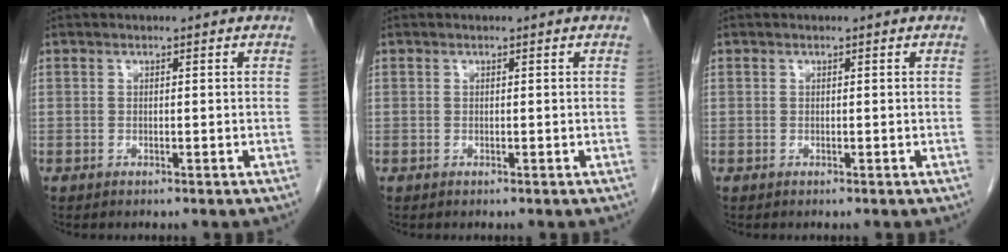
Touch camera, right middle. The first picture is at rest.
{"total": 0.0}
{"total": 0.0}